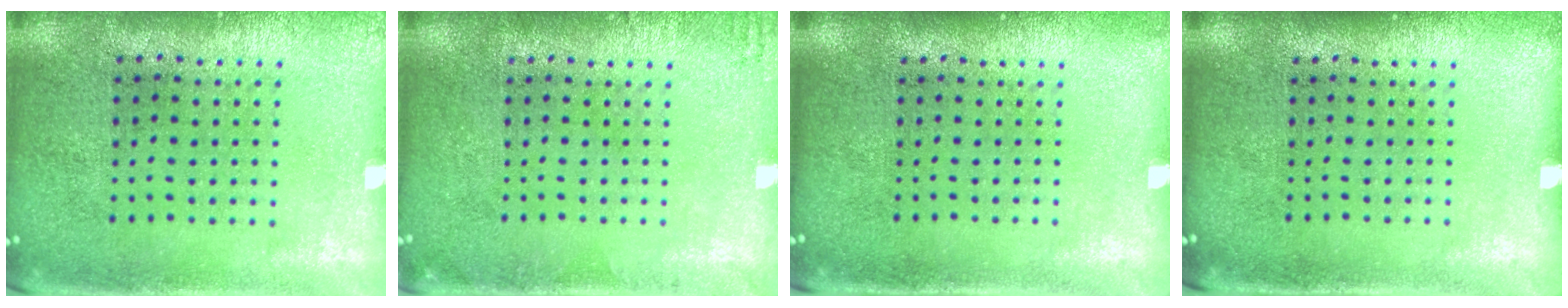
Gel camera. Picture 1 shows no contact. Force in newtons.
{"total": 1.0, "press": 1.0, "slide": 0.2}
{"total": 0.5, "press": 0.5, "slide": 0.2}
{"total": 0.0}